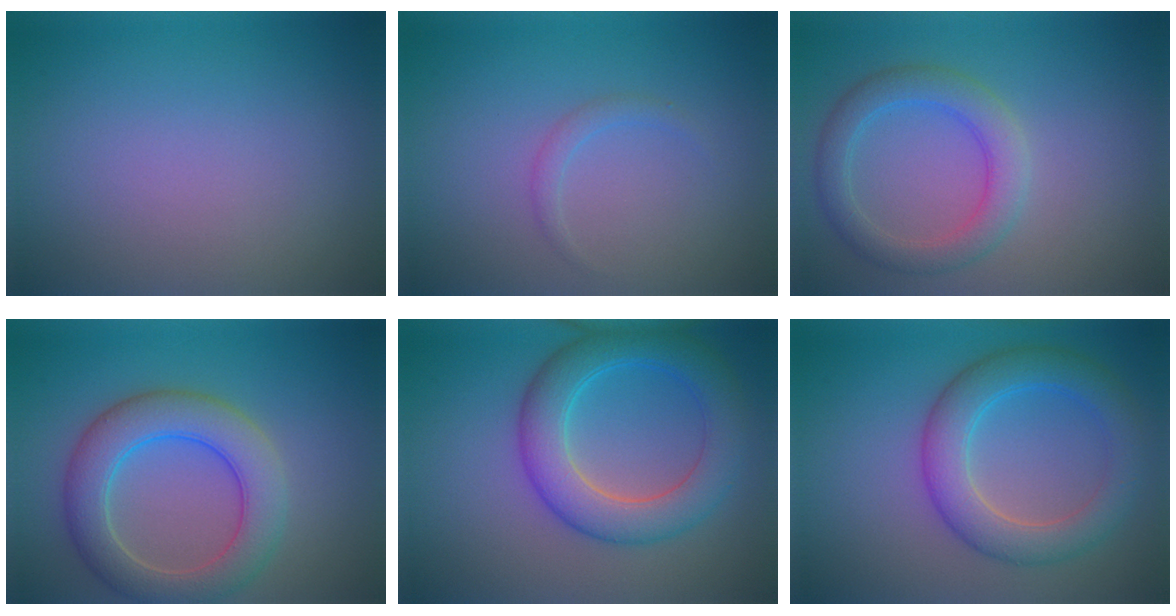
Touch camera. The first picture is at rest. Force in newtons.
{"total": 1.0, "press": 1.0, "slide": 0.1}
{"total": 3.7, "press": 3.7, "slide": 0.2}
{"total": 6.3, "press": 6.3, "slide": 0.5}
{"total": 6.3, "press": 6.3, "slide": 0.1}
{"total": 5.5, "press": 5.5, "slide": 0.3}